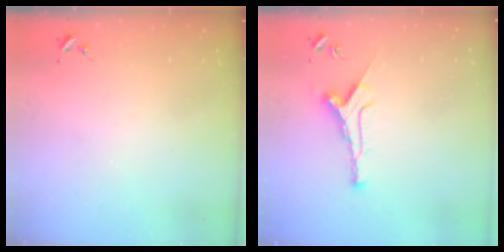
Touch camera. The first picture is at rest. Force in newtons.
{"total": 8.7, "press": 8.6, "slide": 0.5}